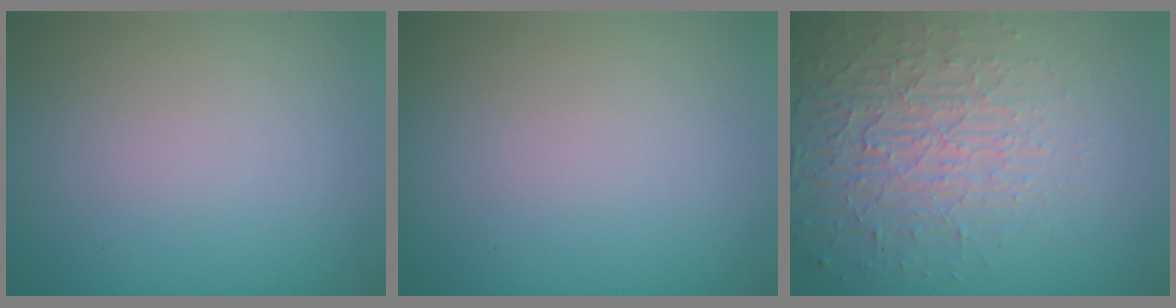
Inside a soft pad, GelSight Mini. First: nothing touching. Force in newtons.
{"total": 0.0}
{"total": 4.2, "press": 3.8, "slide": 1.7}